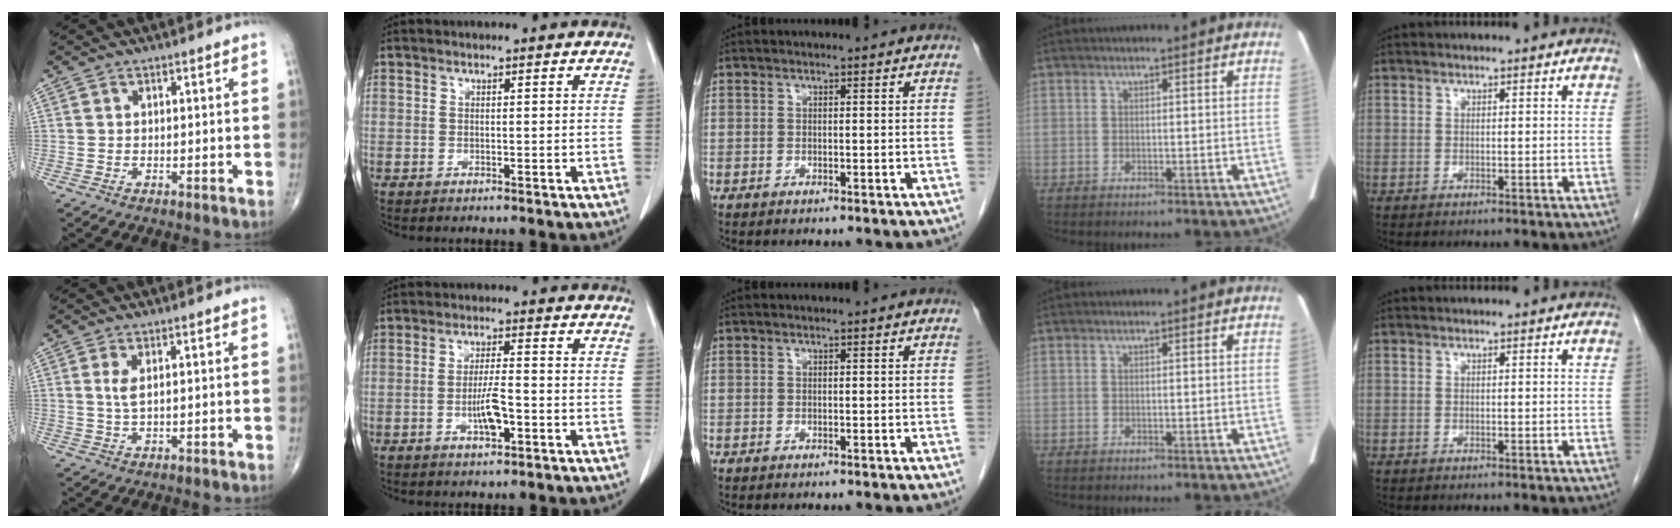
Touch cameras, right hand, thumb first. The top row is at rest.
{"thumb": {"total": 2.4, "force": [0.8, 0.7, 2.2], "torque": [-0.049, -0.005, 0.022]}, "index": {"total": 4.9, "force": [-1.7, 1.0, 4.5], "torque": [-0.084, 0.000, -0.029]}}